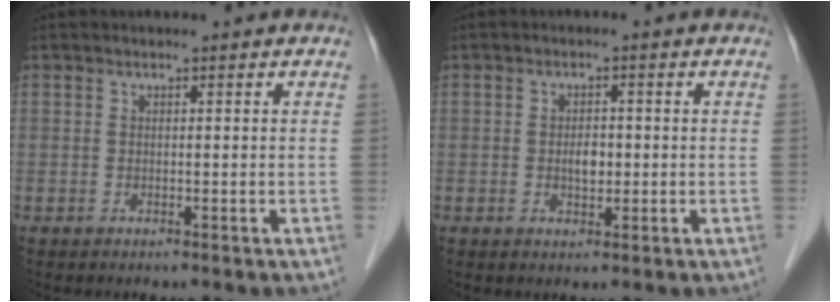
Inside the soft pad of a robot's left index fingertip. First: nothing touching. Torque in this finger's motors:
{"motor_torque": [0.47, 0.13, 0.04, 0.01]}